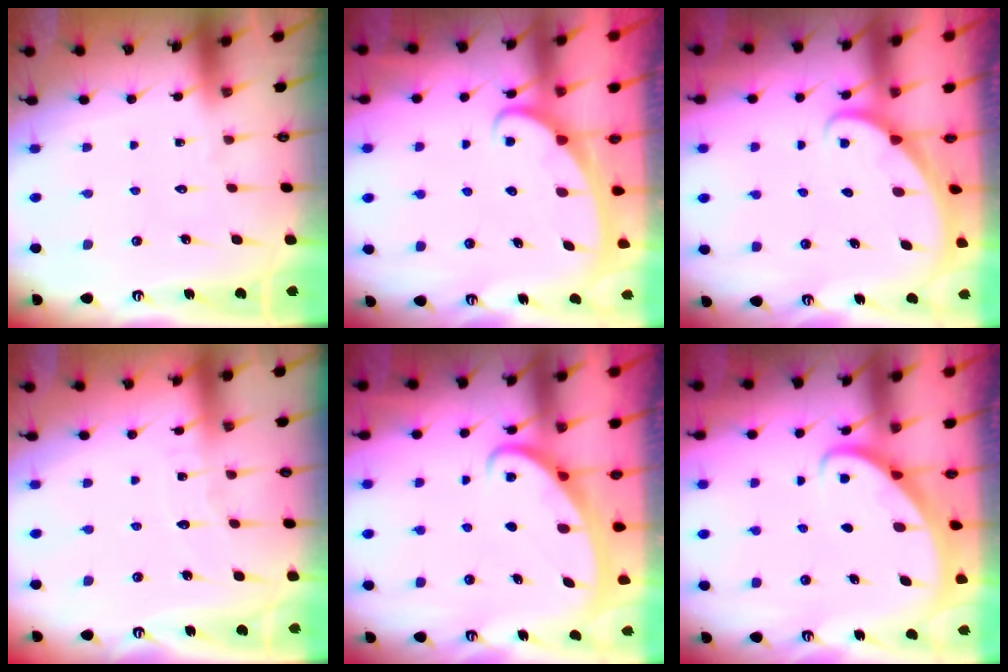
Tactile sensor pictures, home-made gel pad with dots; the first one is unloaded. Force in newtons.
{"total": 2.6, "press": 2.6, "slide": 0.3}
{"total": 1.5, "press": 1.5, "slide": 0.0}
{"total": 4.2, "press": 4.2, "slide": 0.3}
{"total": 2.6, "press": 2.6, "slide": 0.3}
{"total": 2.7, "press": 2.6, "slide": 0.2}